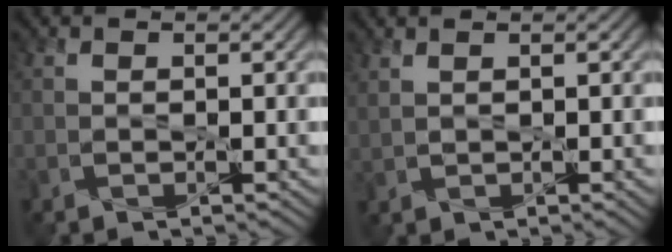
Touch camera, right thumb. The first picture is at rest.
{"total": 1.5, "force": [1.0, 0.5, 1.0], "torque": [-0.026, 0.001, 0.028]}